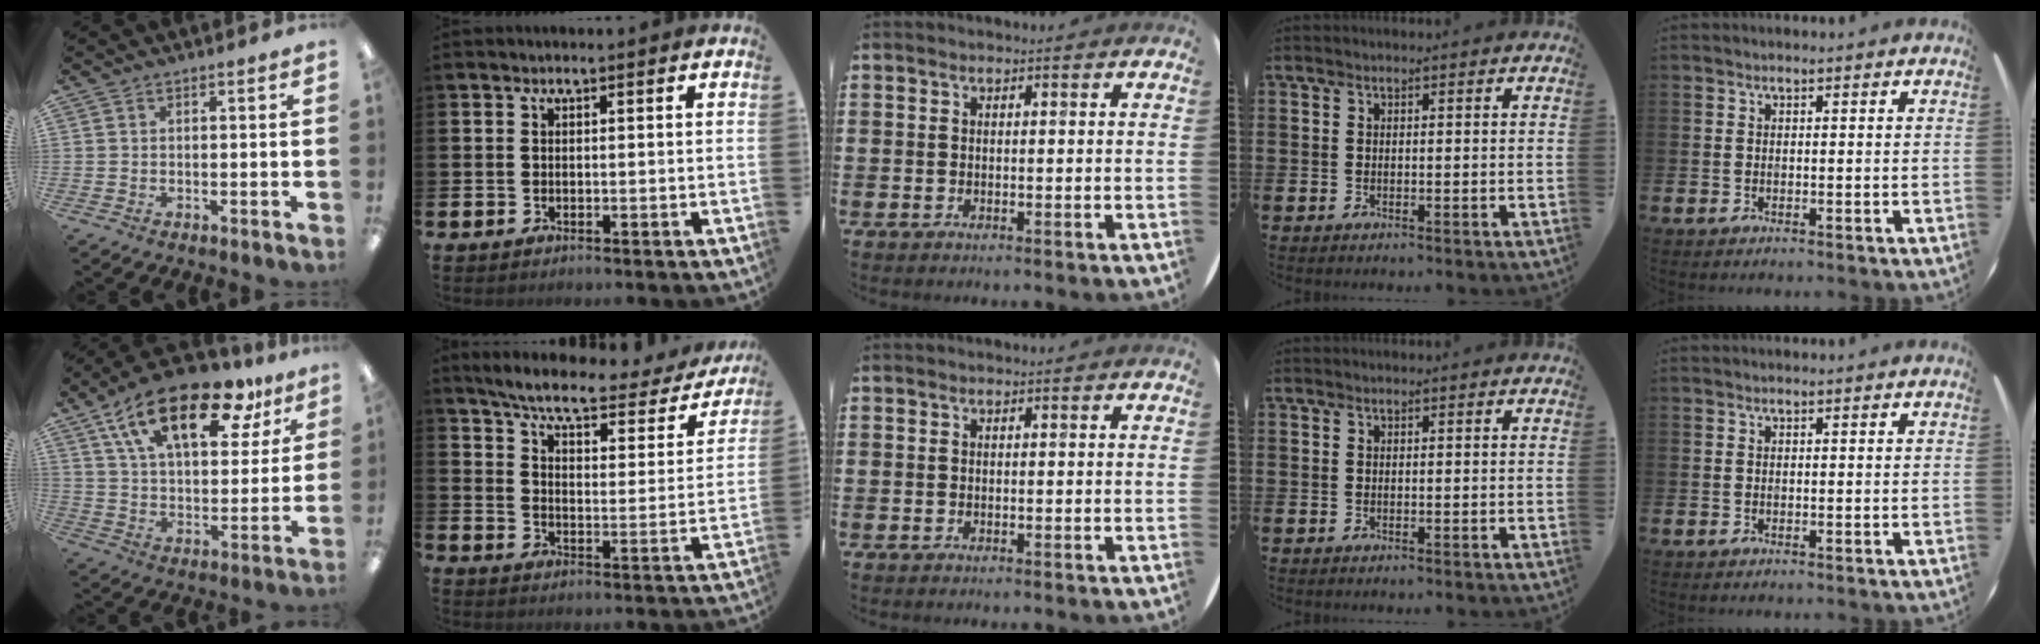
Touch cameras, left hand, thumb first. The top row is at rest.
{"thumb": {"total": 21.3, "force": [12.6, 9.7, 14.2], "torque": [-0.234, -0.056, 0.212]}, "index": {"total": 7.1, "force": [6.2, 1.2, 3.3], "torque": [-0.083, -0.042, 0.098]}}